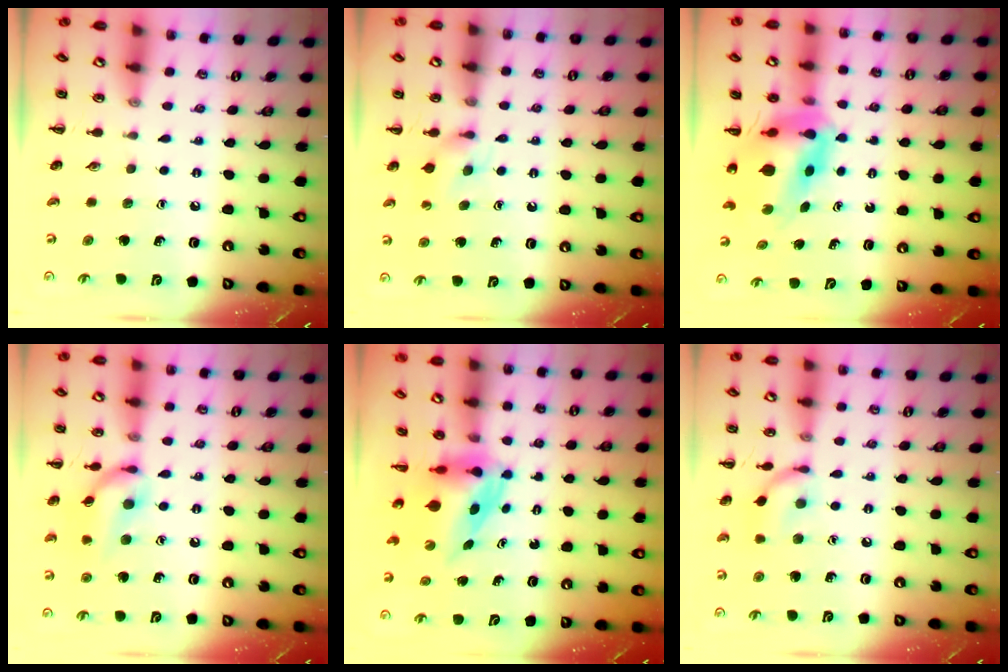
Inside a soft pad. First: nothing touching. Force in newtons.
{"total": 5.6, "press": 5.4, "slide": 1.4}
{"total": 7.6, "press": 7.2, "slide": 2.4}
{"total": 14.0, "press": 13.9, "slide": 1.2}
{"total": 3.9, "press": 3.8, "slide": 1.0}
{"total": 9.6, "press": 9.6, "slide": 0.4}